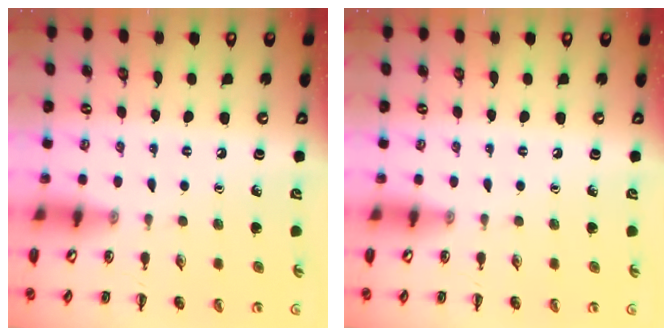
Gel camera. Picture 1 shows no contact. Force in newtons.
{"total": 0.0}